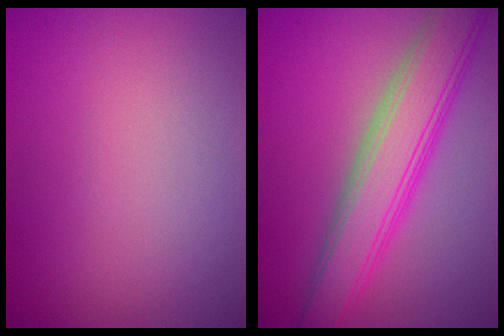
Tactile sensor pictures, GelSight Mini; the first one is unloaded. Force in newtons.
{"total": 6.9, "press": 6.9, "slide": 0.1}